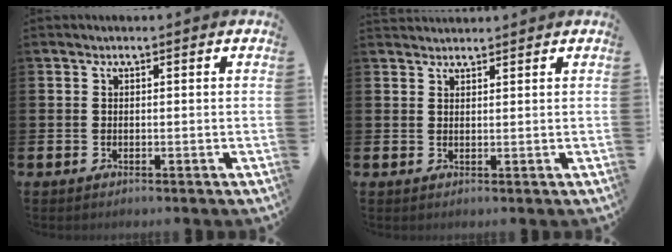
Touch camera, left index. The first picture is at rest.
{"total": 1.8, "force": [1.8, 0.3, -0.1], "torque": [0.000, -0.003, 0.033]}